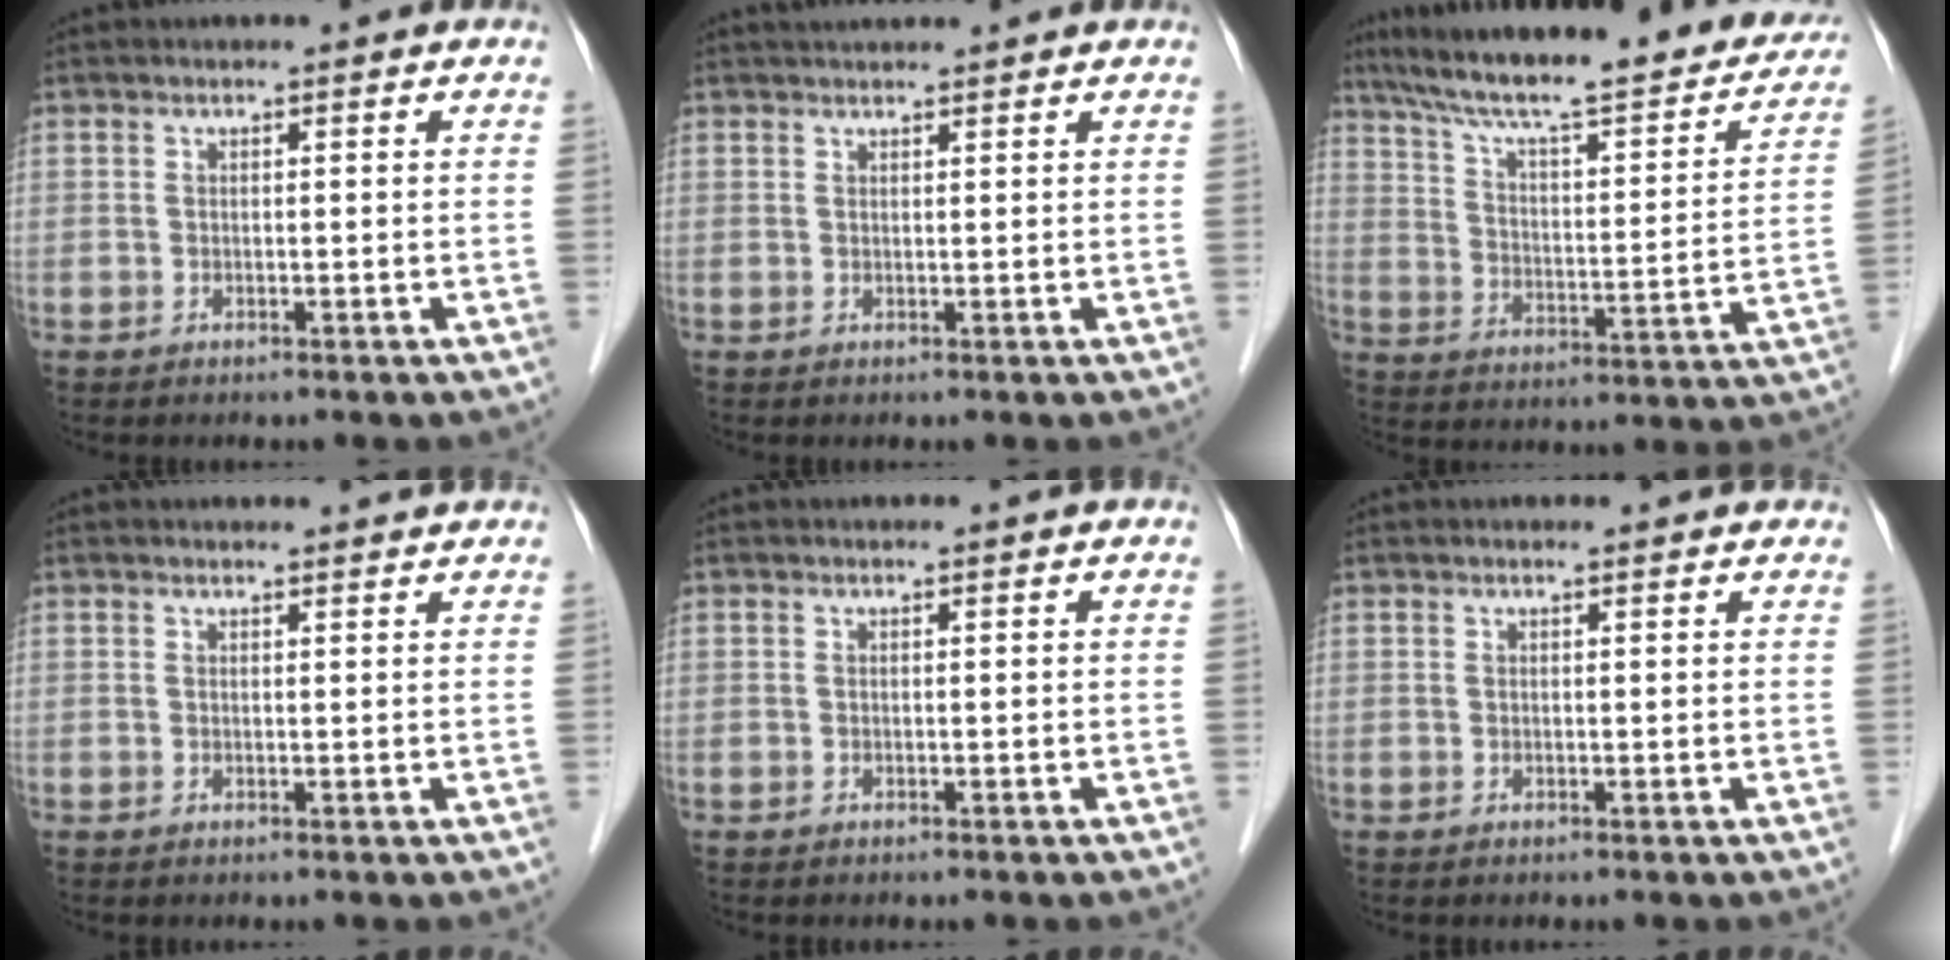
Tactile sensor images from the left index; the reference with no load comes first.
{"total": 3.2, "force": [3.0, 0.1, 1.1], "torque": [-0.014, 0.027, 0.043]}
{"total": 28.1, "force": [23.2, 5.0, 15.1], "torque": [-0.236, -0.015, 0.310]}
{"total": 2.2, "force": [2.2, 0.2, 0.3], "torque": [-0.010, 0.000, 0.022]}
{"total": 0.0}
{"total": 2.1, "force": [1.9, 0.5, 0.8], "torque": [-0.013, 0.008, 0.014]}